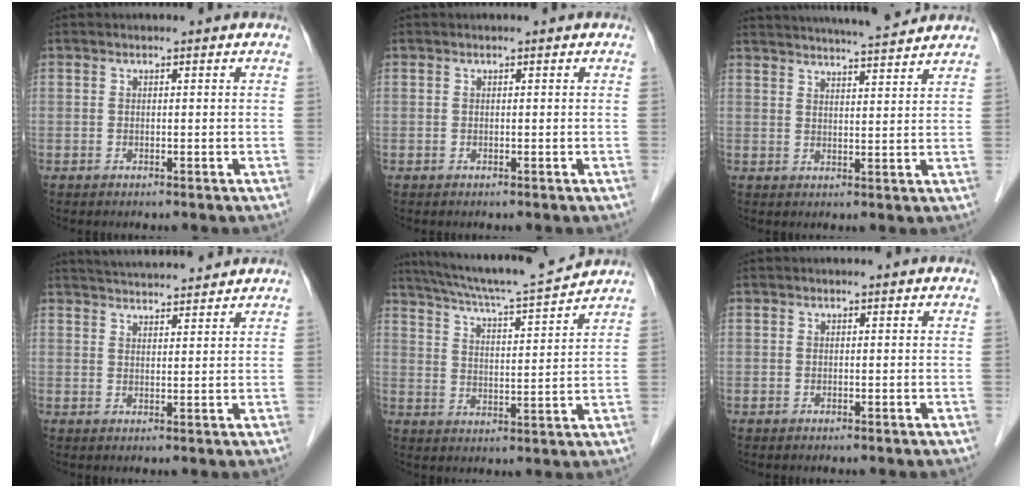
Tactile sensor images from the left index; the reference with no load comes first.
{"total": 0.0}
{"total": 12.6, "force": [11.7, 0.2, 4.8], "torque": [-0.079, 0.013, 0.156]}
{"total": 10.0, "force": [9.4, 0.9, 3.0], "torque": [-0.053, 0.025, 0.137]}
{"total": 14.9, "force": [13.8, -0.6, 5.7], "torque": [-0.107, 0.001, 0.208]}
{"total": 0.8, "force": [0.7, 0.1, 0.2], "torque": [-0.009, 0.006, 0.006]}